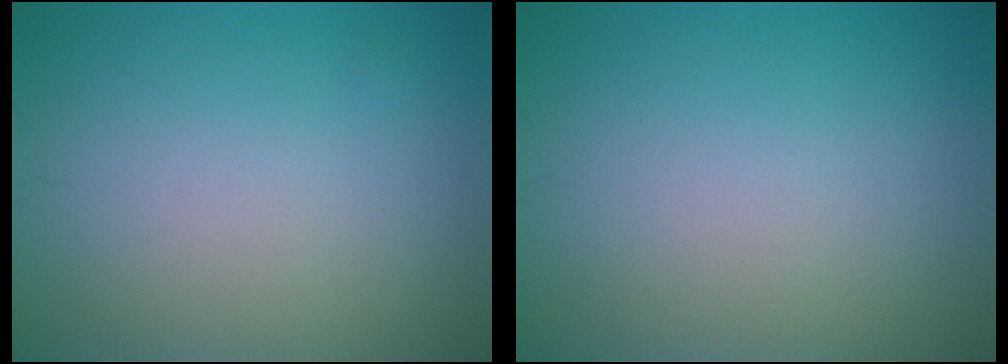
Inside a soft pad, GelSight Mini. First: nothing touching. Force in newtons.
{"total": 0.0}